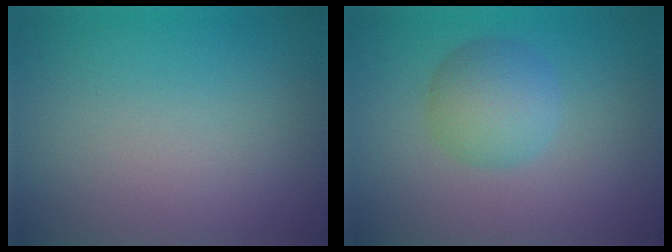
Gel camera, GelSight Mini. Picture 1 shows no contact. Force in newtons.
{"total": 3.5, "press": 3.5, "slide": 0.1}